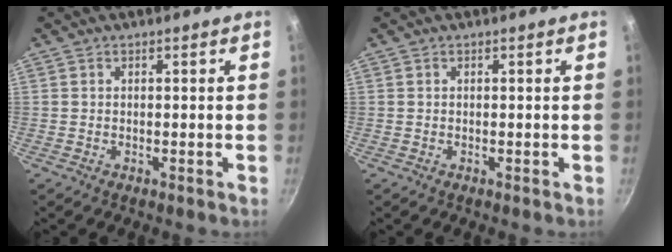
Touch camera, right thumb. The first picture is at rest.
{"total": 0.0}